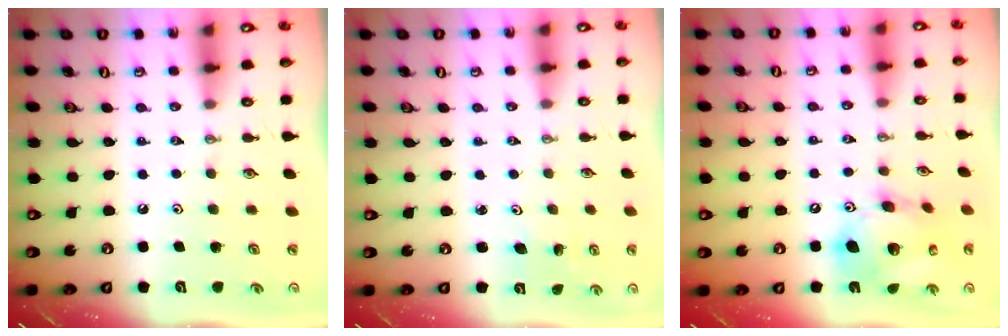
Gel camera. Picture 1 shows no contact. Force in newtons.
{"total": 2.3, "press": 2.3, "slide": 0.3}
{"total": 18.1, "press": 17.8, "slide": 3.2}